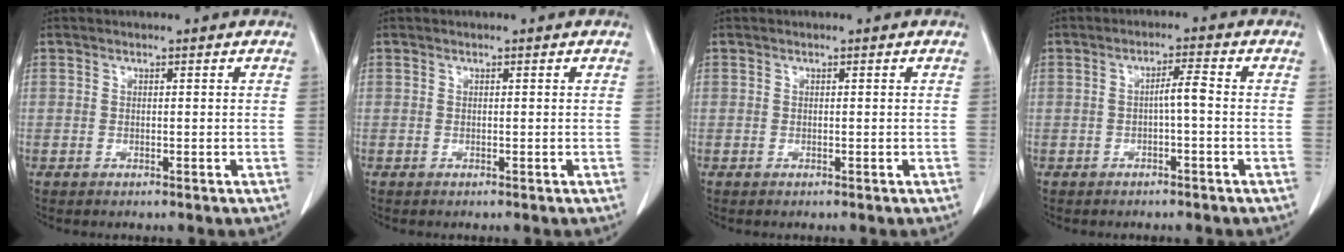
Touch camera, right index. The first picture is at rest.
{"total": 0.0}
{"total": 0.0}
{"total": 2.8, "force": [-0.5, 0.2, 2.7], "torque": [-0.044, 0.006, -0.009]}